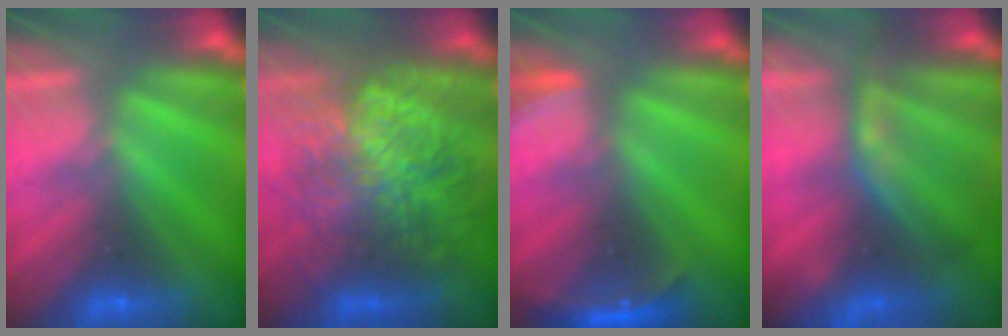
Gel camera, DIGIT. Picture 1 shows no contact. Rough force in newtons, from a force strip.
{"total": 9.5}
{"total": 2.8}
{"total": 8.6}